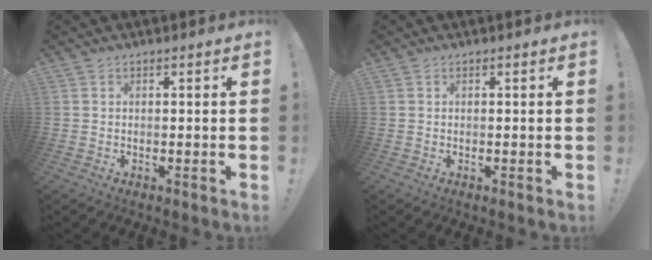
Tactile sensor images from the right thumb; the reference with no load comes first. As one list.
[{"total": 0.0}]